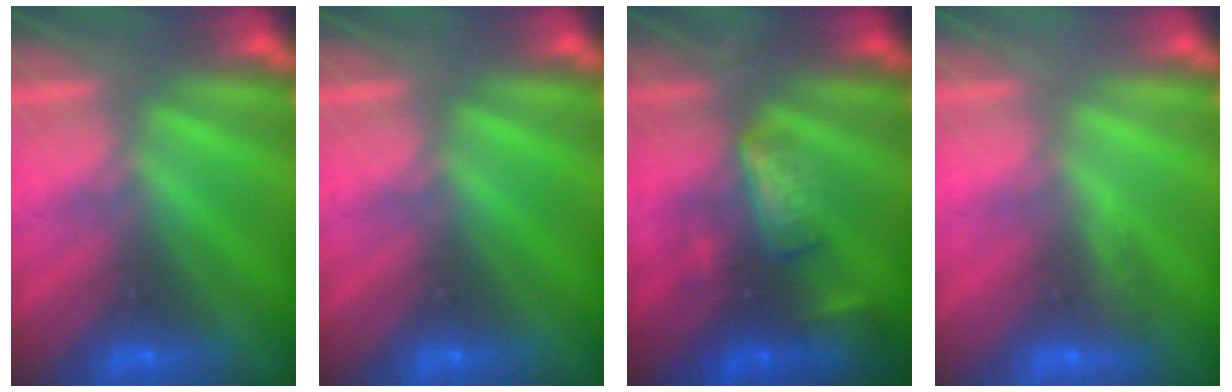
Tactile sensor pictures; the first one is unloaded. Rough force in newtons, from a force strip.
{"total": 0.0}
{"total": 2.7}
{"total": 2.9}